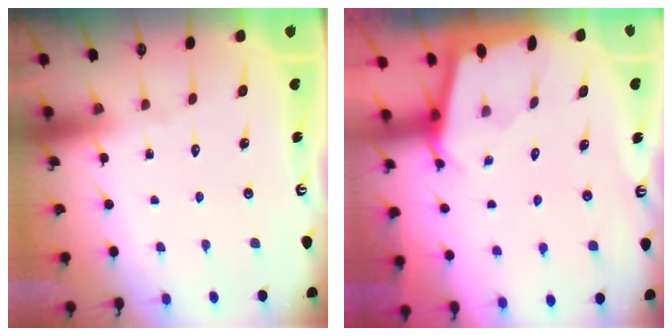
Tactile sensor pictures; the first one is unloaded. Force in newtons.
{"total": 1.6, "press": 1.6, "slide": 0.2}